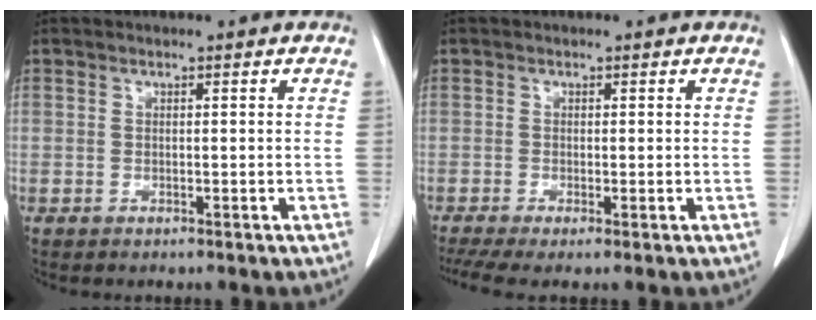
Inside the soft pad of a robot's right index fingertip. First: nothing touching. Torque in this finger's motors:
{"motor_torque": [0.77, -0.67, 0.27, 0.08]}